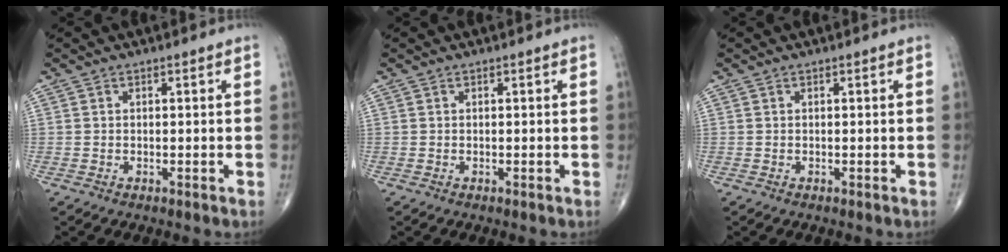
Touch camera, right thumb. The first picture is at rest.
{"total": 0.0}
{"total": 0.0}